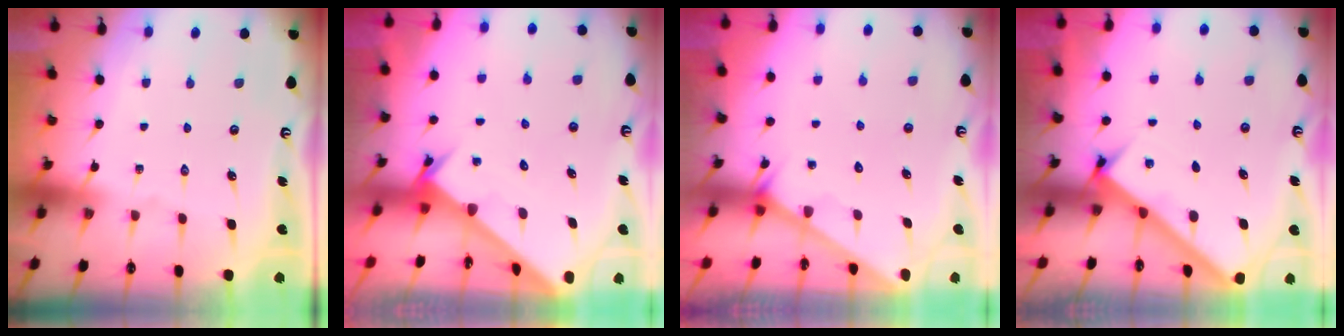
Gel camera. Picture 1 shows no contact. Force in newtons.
{"total": 2.4, "press": 2.4, "slide": 0.2}
{"total": 1.6, "press": 1.6, "slide": 0.1}
{"total": 2.7, "press": 2.7, "slide": 0.3}